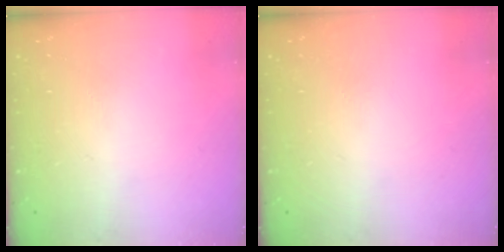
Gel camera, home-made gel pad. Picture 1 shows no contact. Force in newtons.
{"total": 0.0}